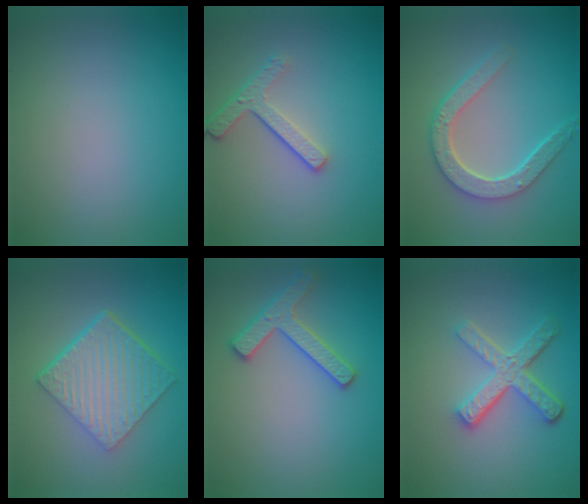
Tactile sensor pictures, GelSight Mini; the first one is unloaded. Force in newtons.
{"total": 2.9, "press": 2.4, "slide": 1.6}
{"total": 4.6, "press": 3.7, "slide": 2.8}
{"total": 7.1, "press": 4.7, "slide": 5.3}
{"total": 2.8, "press": 2.8, "slide": 0.3}
{"total": 4.9, "press": 3.6, "slide": 3.3}